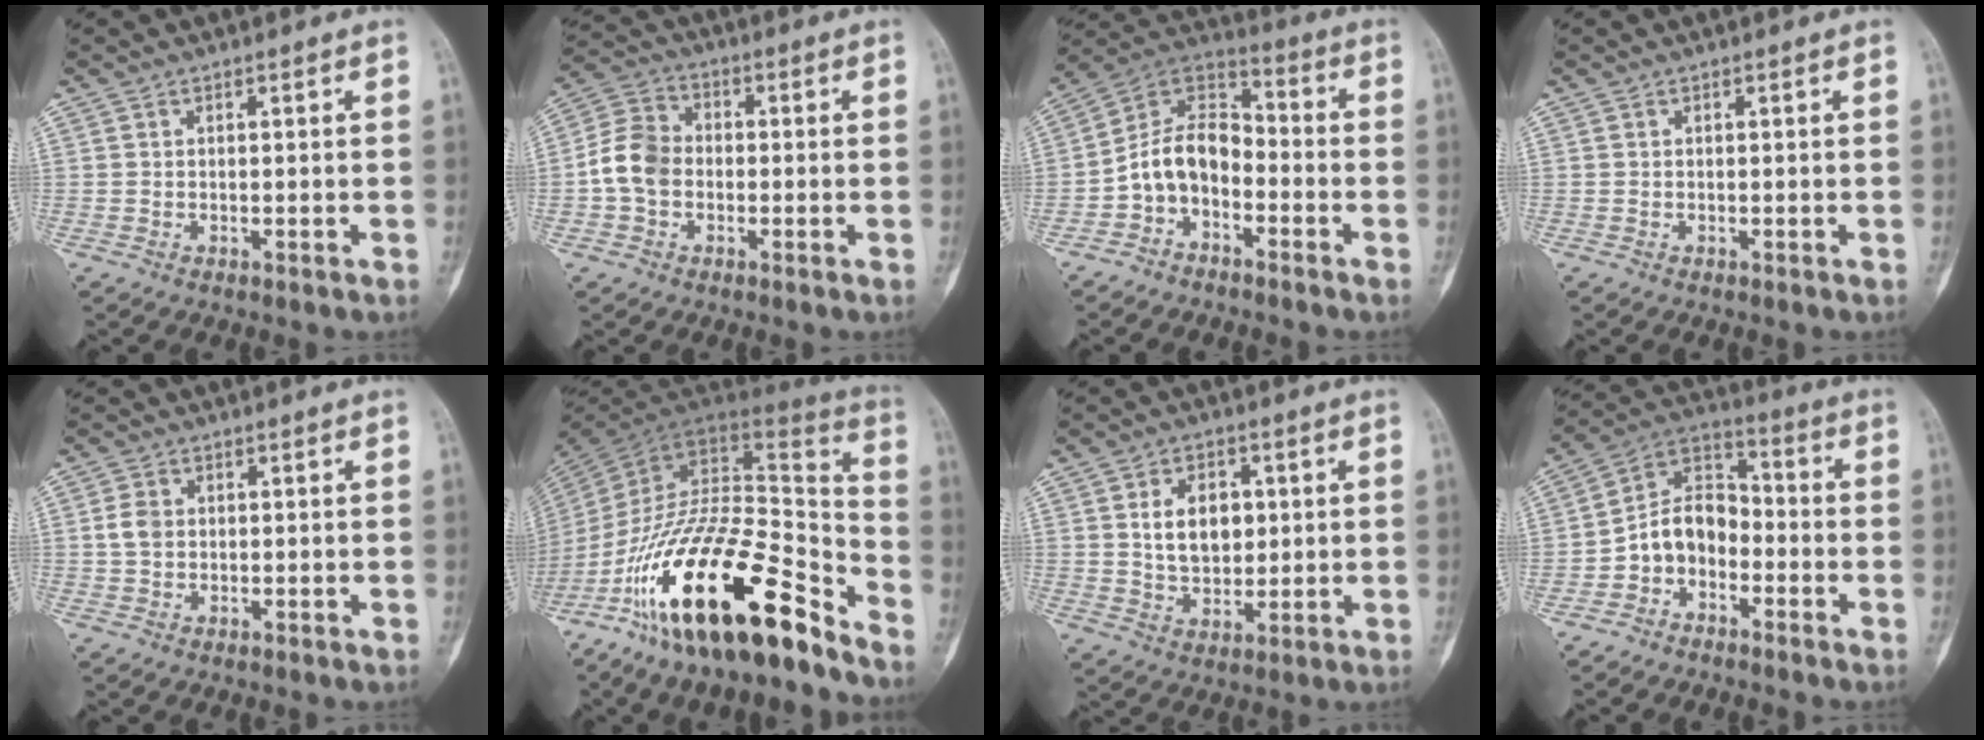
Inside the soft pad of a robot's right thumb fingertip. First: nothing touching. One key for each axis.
{"total": 8.3, "fx": -1.1, "fy": 6.6, "fz": 5.0, "tx": -0.088, "ty": 0.026, "tz": -0.034}
{"total": 10.4, "fx": -3.7, "fy": 7.1, "fz": 6.6, "tx": -0.102, "ty": 0.069, "tz": -0.084}
{"total": 0.0}
{"total": 3.3, "fx": 0.4, "fy": 2.5, "fz": 2.0, "tx": -0.035, "ty": 0.003, "tz": 0.006}
{"total": 29.4, "fx": -18.5, "fy": 9.6, "fz": 20.8, "tx": -0.327, "ty": 0.082, "tz": -0.311}
{"total": 9.0, "fx": 1.7, "fy": 6.2, "fz": 6.3, "tx": -0.070, "ty": -0.008, "tz": 0.035}
{"total": 9.6, "fx": -3.4, "fy": 7.1, "fz": 5.4, "tx": -0.076, "ty": 0.057, "tz": -0.079}